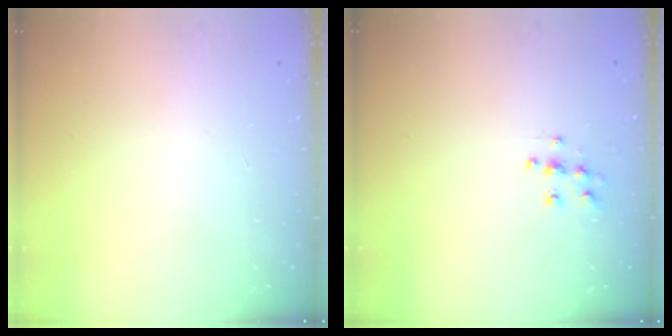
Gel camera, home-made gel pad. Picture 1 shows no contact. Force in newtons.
{"total": 6.2, "press": 6.2, "slide": 0.2}